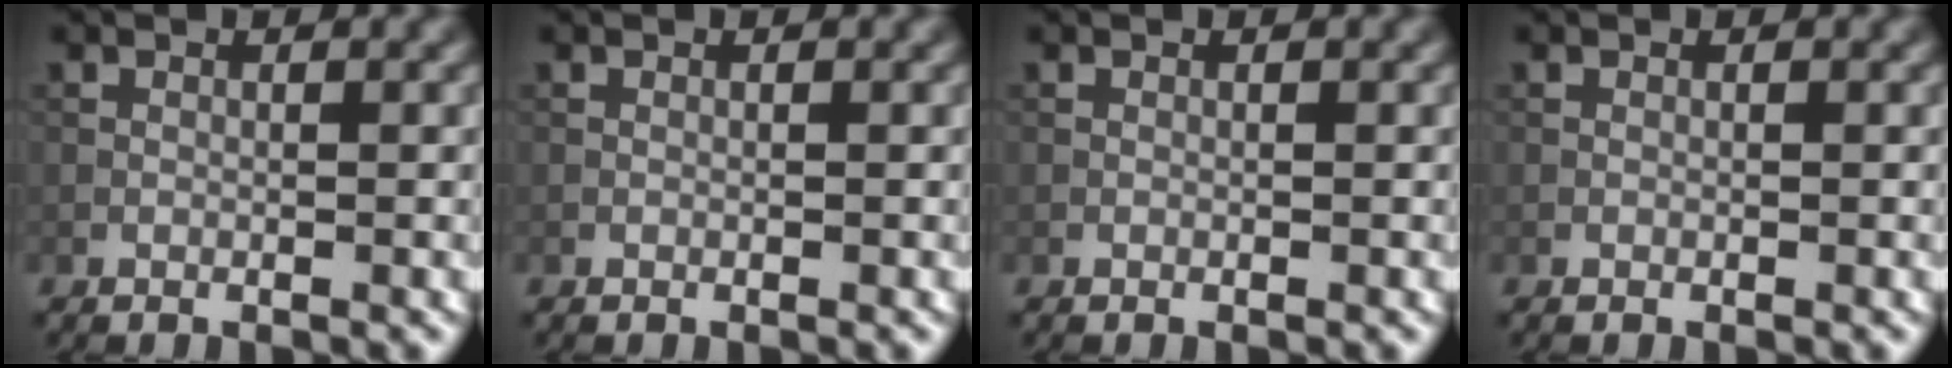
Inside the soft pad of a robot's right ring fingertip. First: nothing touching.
{"total": 0.0}
{"total": 0.0}
{"total": 0.0}